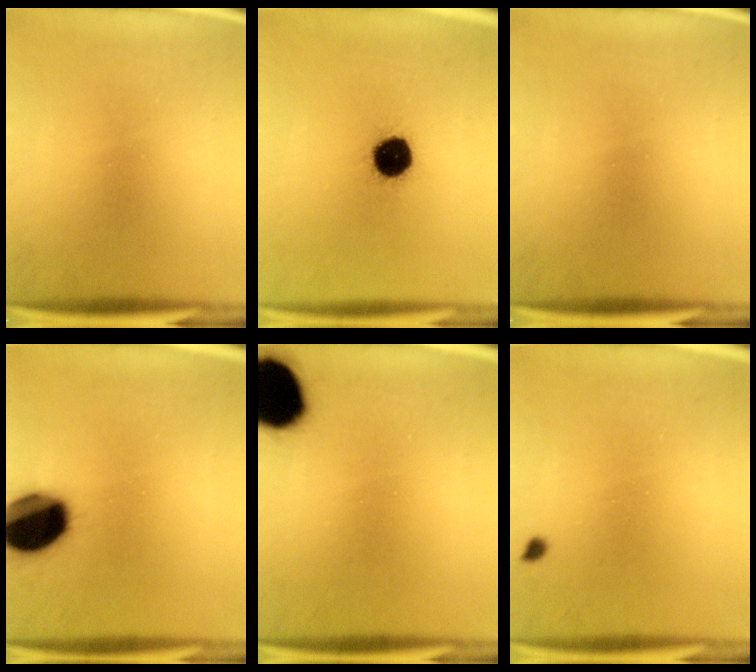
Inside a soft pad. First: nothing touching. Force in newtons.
{"total": 11.4}
{"total": 0.0}
{"total": 17.6}
{"total": 18.6}
{"total": 0.7}